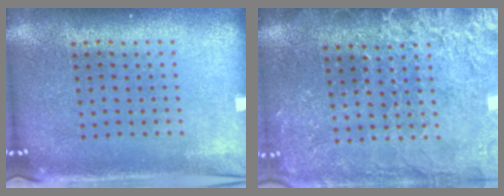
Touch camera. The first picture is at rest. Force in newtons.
{"total": 3.7, "press": 3.4, "slide": 1.5}